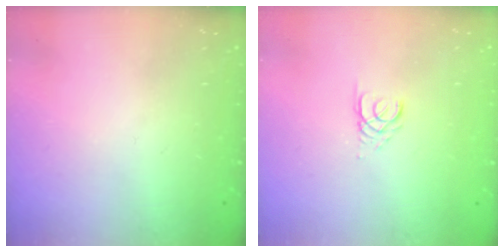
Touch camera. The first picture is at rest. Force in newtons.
{"total": 2.6, "press": 2.6, "slide": 0.3}